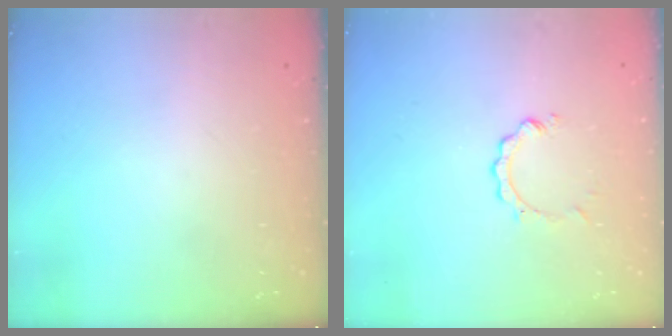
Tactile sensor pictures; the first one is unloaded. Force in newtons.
{"total": 2.1, "press": 2.1, "slide": 0.2}